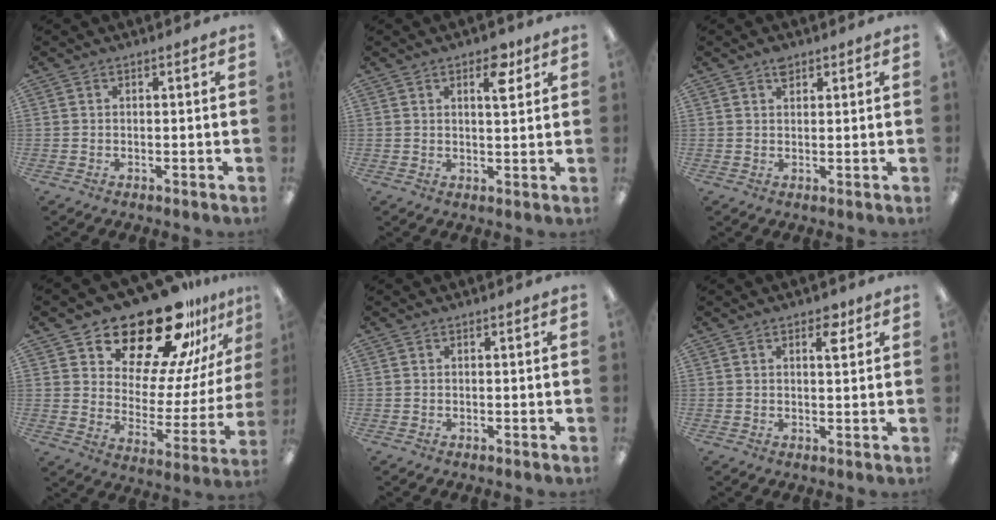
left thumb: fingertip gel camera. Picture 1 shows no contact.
{"total": 6.2, "force": [3.5, 2.5, 4.4], "torque": [-0.049, -0.013, 0.052]}
{"total": 2.5, "force": [1.7, 1.4, 1.3], "torque": [-0.020, -0.002, 0.030]}
{"total": 25.0, "force": [20.3, 9.3, 11.2], "torque": [-0.163, -0.155, 0.347]}
{"total": 0.0}
{"total": 3.8, "force": [2.3, 1.5, 2.6], "torque": [-0.026, -0.009, 0.033]}